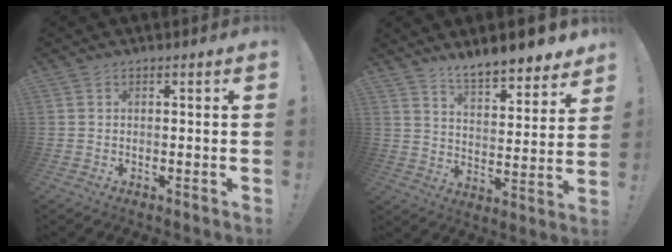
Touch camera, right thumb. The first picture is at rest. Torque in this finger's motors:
{"motor_torque": [-0.34, 1.60, 0.20, 0.20, 0.00]}